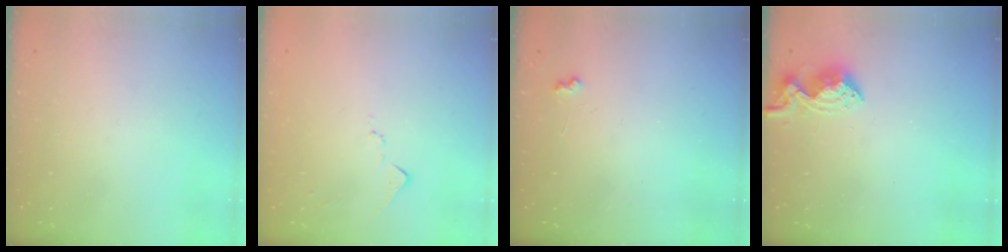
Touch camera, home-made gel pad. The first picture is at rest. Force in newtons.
{"total": 6.6, "press": 6.6, "slide": 0.7}
{"total": 3.1, "press": 3.0, "slide": 0.4}
{"total": 9.1, "press": 9.1, "slide": 0.3}